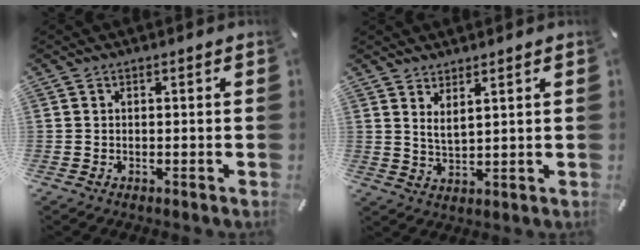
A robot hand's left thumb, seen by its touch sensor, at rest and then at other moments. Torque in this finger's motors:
{"motor_torque": [0.24, -0.51, -0.06, 0.18, 0.02]}